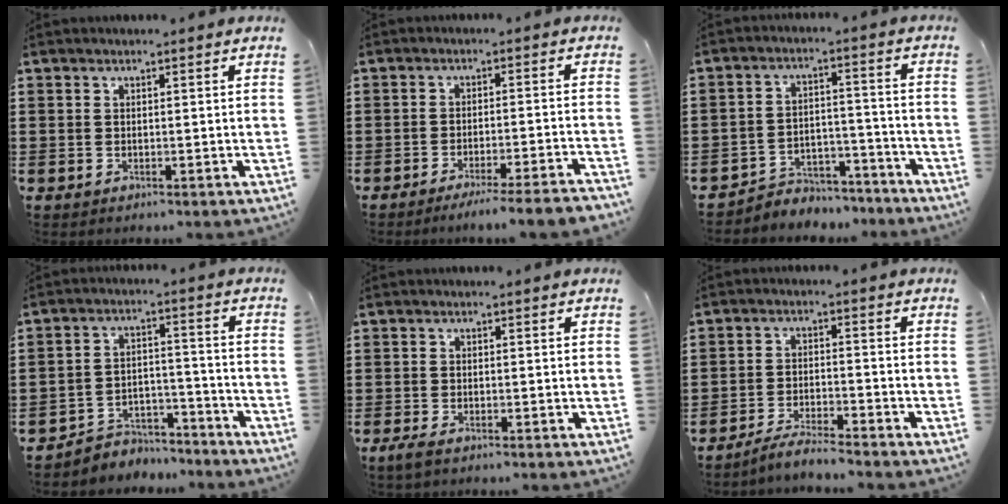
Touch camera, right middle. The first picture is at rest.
{"total": 4.0, "force": [-3.6, -0.5, 1.6], "torque": [-0.024, -0.009, -0.070]}
{"total": 4.8, "force": [-4.6, 1.3, 0.1], "torque": [-0.006, 0.014, -0.098]}
{"total": 4.9, "force": [-4.7, 1.4, 0.0], "torque": [-0.006, 0.013, -0.099]}
{"total": 1.5, "force": [-0.9, 0.5, 1.0], "torque": [-0.028, -0.002, -0.022]}
{"total": 3.9, "force": [-3.7, 0.1, 1.3], "torque": [-0.031, 0.001, -0.075]}